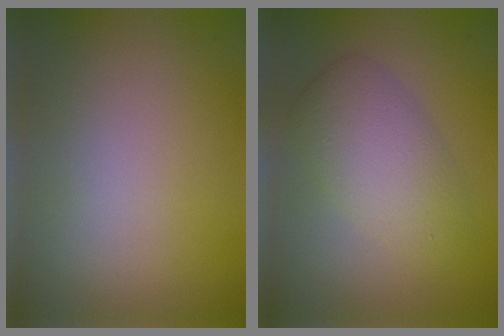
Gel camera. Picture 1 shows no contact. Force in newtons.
{"total": 4.3, "press": 4.3, "slide": 0.1}